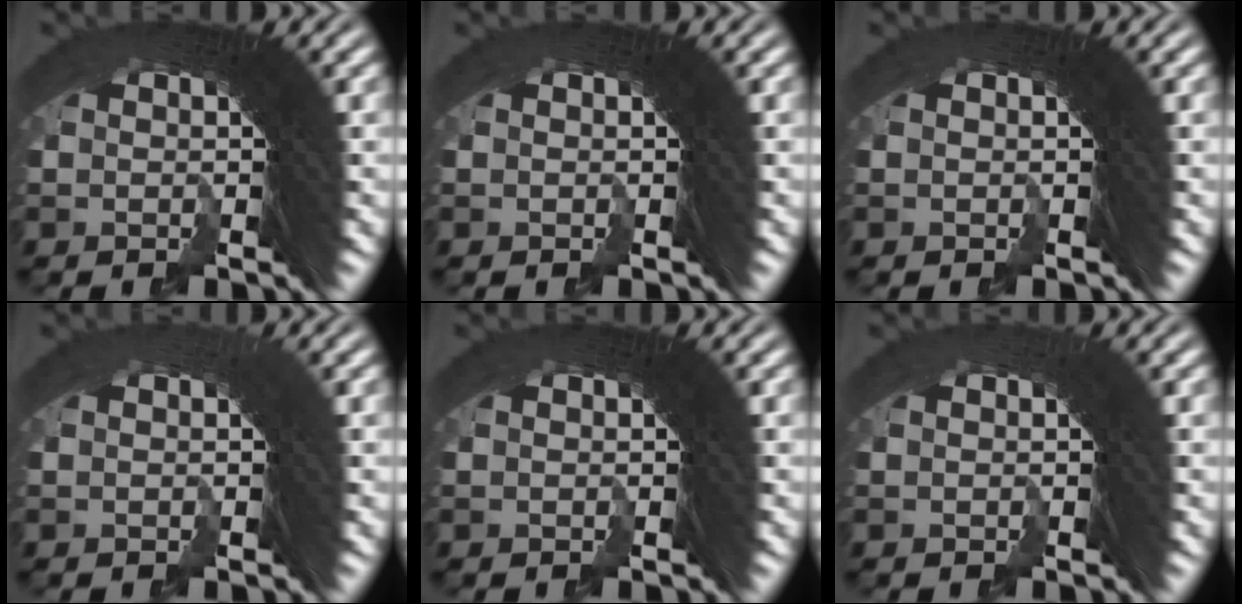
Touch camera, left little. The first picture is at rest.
{"total": 0.0}
{"total": 0.0}
{"total": 0.9, "force": [-0.2, -0.3, -0.8], "torque": [0.010, 0.000, -0.005]}
{"total": 0.0}
{"total": 0.6, "force": [-0.2, -0.1, -0.6], "torque": [0.008, 0.001, -0.005]}